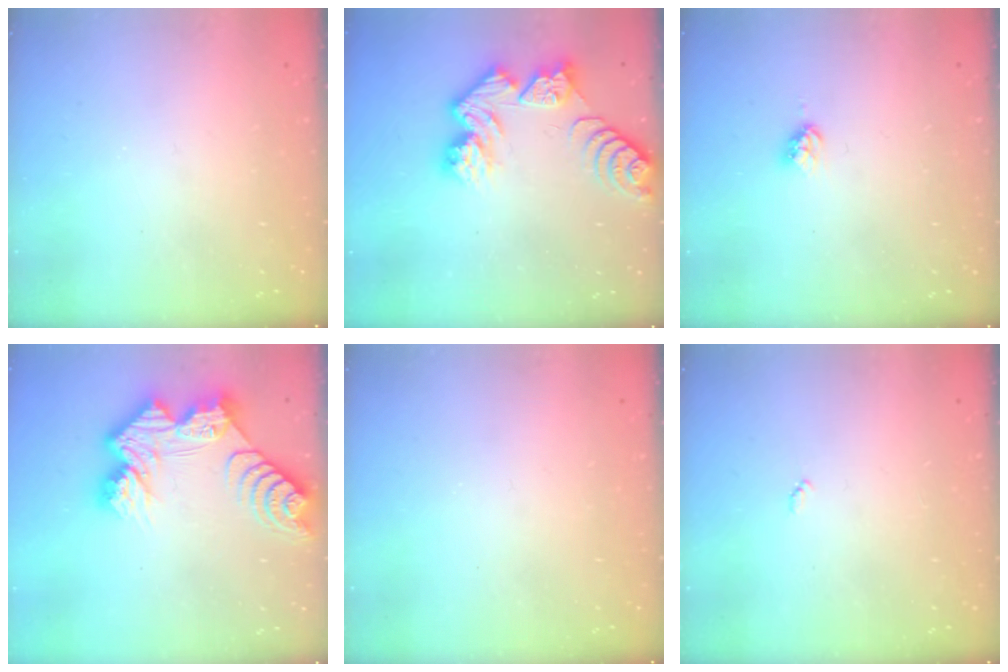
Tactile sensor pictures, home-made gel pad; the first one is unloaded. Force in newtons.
{"total": 10.7, "press": 10.7, "slide": 1.0}
{"total": 3.2, "press": 3.2, "slide": 0.5}
{"total": 16.2, "press": 16.1, "slide": 1.3}
{"total": 0.0}
{"total": 3.0, "press": 3.0, "slide": 0.4}